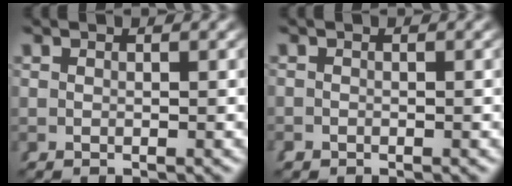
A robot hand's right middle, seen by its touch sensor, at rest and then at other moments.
{"total": 0.8, "force": [-0.7, 0.2, -0.2], "torque": [0.007, -0.012, -0.008]}